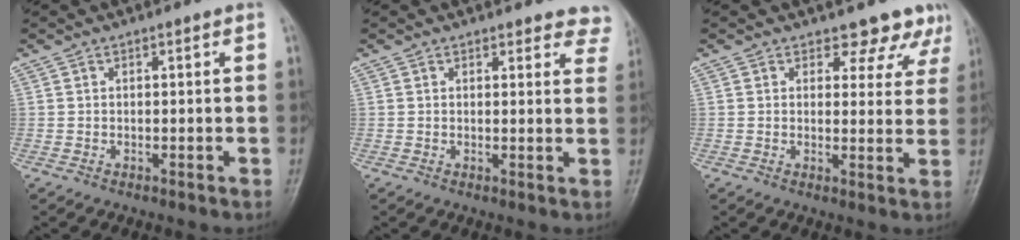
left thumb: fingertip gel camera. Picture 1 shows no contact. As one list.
[{"total": 6.5, "force": [6.0, 2.4, 0.6], "torque": [0.046, -0.024, 0.038]}, {"total": 6.6, "force": [5.5, 3.4, 0.8], "torque": [0.031, -0.031, 0.047]}]